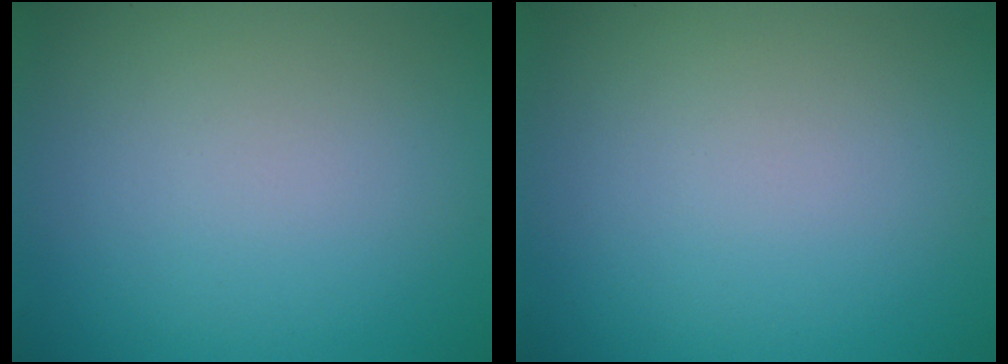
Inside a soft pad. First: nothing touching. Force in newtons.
{"total": 0.0}